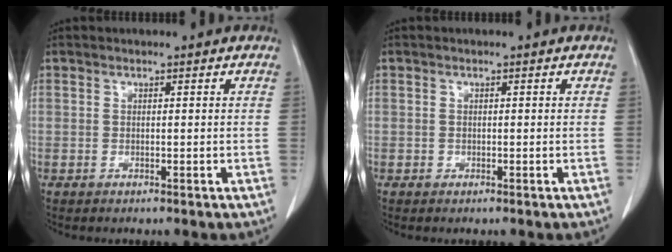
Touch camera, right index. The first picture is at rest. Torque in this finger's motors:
{"motor_torque": [-0.44, 0.39, -0.51, -0.12]}